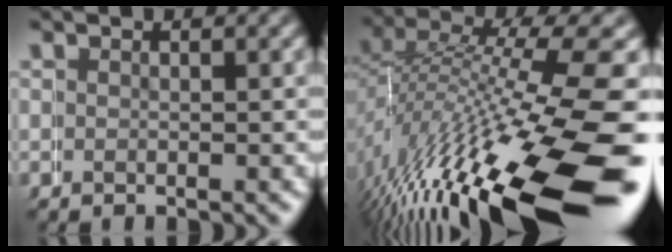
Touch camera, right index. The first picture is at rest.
{"total": 14.0, "force": [-6.4, 4.9, 11.4], "torque": [-0.186, -0.030, -0.068]}